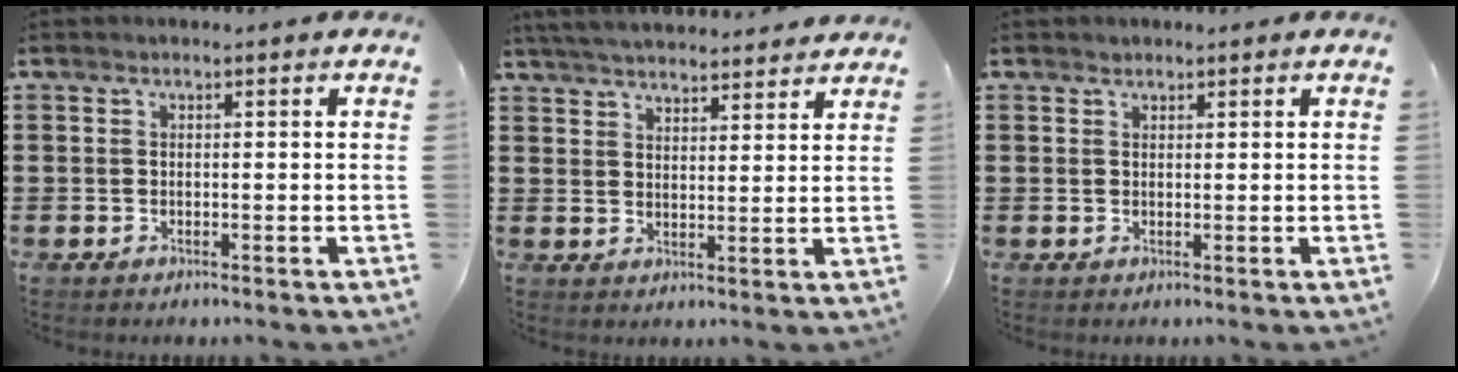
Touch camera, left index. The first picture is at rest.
{"total": 4.6, "force": [4.6, 0.2, 0.8], "torque": [-0.031, -0.018, 0.083]}
{"total": 0.7, "force": [0.7, 0.3, 0.0], "torque": [-0.001, 0.001, 0.014]}